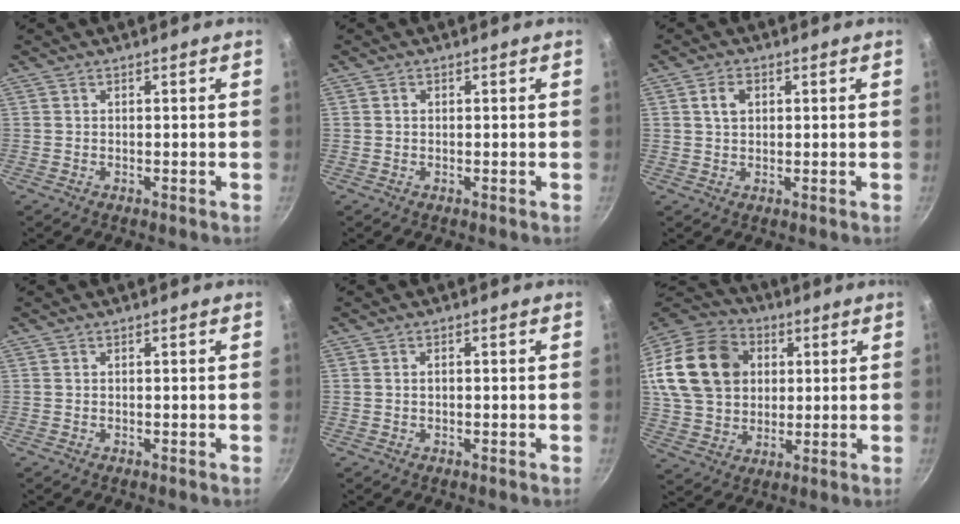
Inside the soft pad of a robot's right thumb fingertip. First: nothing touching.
{"total": 0.6, "force": [0.1, 0.5, 0.3], "torque": [-0.004, 0.005, 0.001]}
{"total": 3.4, "force": [1.0, 2.3, 2.2], "torque": [-0.030, 0.002, 0.017]}
{"total": 0.0}
{"total": 0.8, "force": [0.0, 0.5, 0.7], "torque": [-0.014, 0.004, -0.001]}
{"total": 23.8, "force": [5.6, 18.4, 14.0], "torque": [-0.274, 0.026, 0.102]}